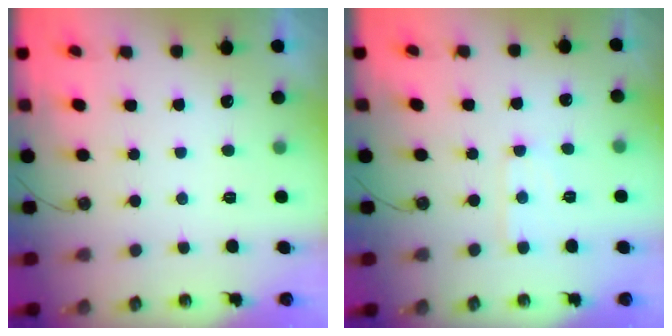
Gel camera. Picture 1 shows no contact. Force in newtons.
{"total": 3.6, "press": 3.5, "slide": 0.5}